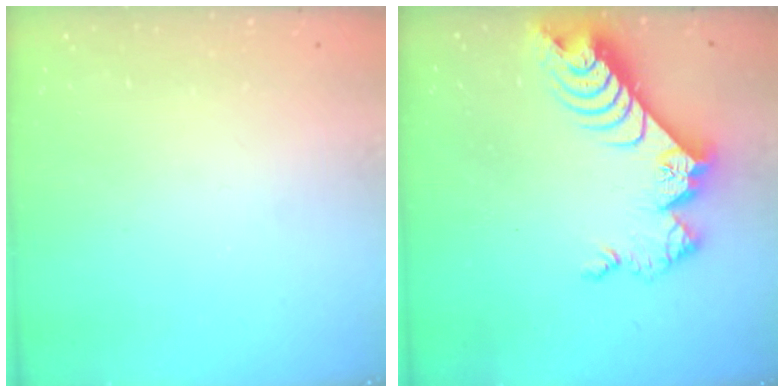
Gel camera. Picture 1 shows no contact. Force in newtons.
{"total": 9.9, "press": 9.9, "slide": 0.8}